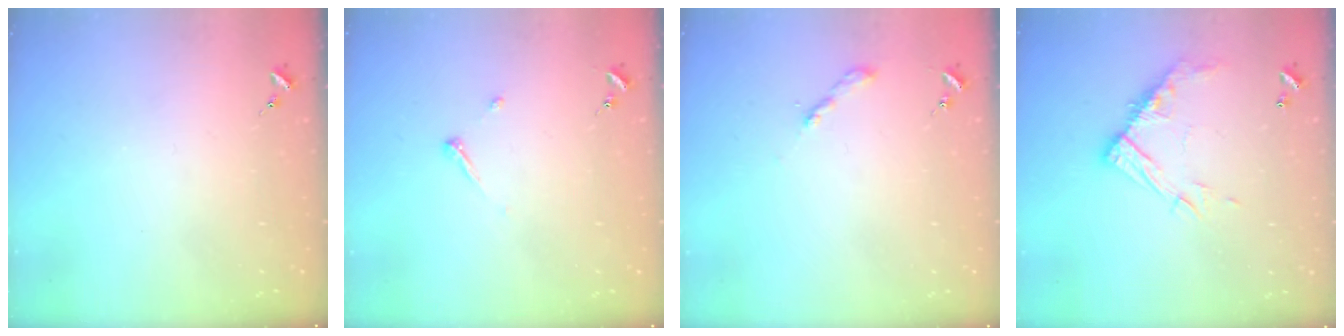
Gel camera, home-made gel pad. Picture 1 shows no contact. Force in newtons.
{"total": 4.5, "press": 4.5, "slide": 0.4}
{"total": 2.0, "press": 2.0, "slide": 0.2}
{"total": 13.1, "press": 13.1, "slide": 1.1}